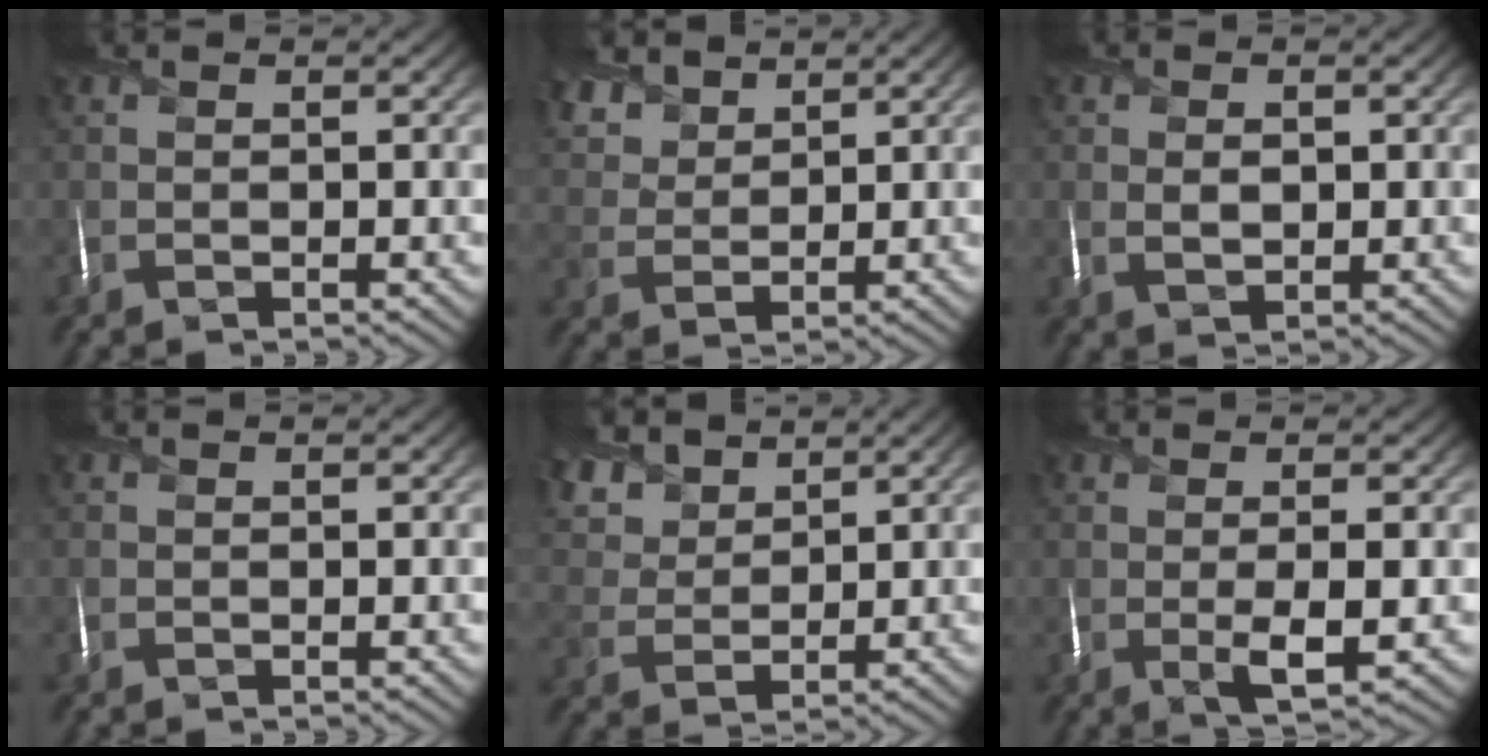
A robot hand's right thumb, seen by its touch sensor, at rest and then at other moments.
{"total": 5.9, "force": [4.5, 3.0, 2.3], "torque": [-0.071, 0.006, 0.095]}
{"total": 2.4, "force": [0.5, 1.4, 1.9], "torque": [-0.038, 0.000, 0.013]}
{"total": 0.0}
{"total": 7.4, "force": [5.4, 3.9, 3.4], "torque": [-0.103, 0.012, 0.104]}
{"total": 3.6, "force": [-0.2, 0.6, 3.5], "torque": [-0.067, -0.001, -0.003]}